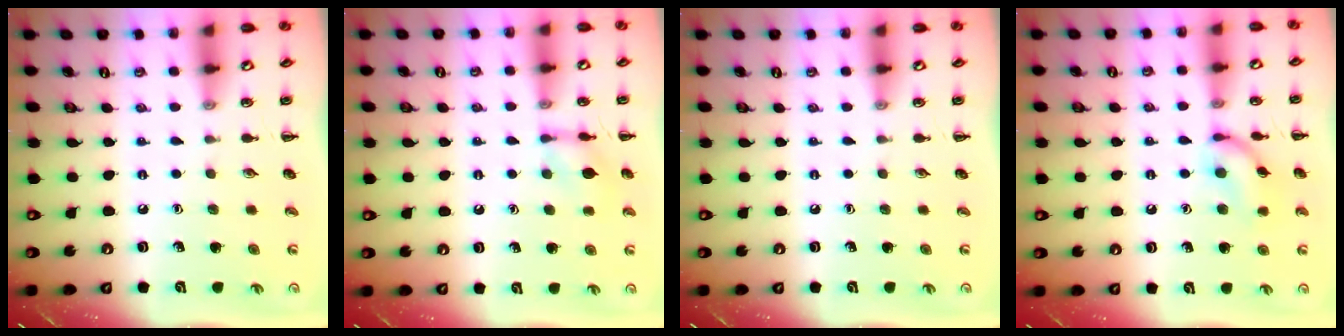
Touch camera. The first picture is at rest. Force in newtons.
{"total": 8.0, "press": 8.0, "slide": 0.2}
{"total": 0.0}
{"total": 10.9, "press": 10.9, "slide": 0.6}